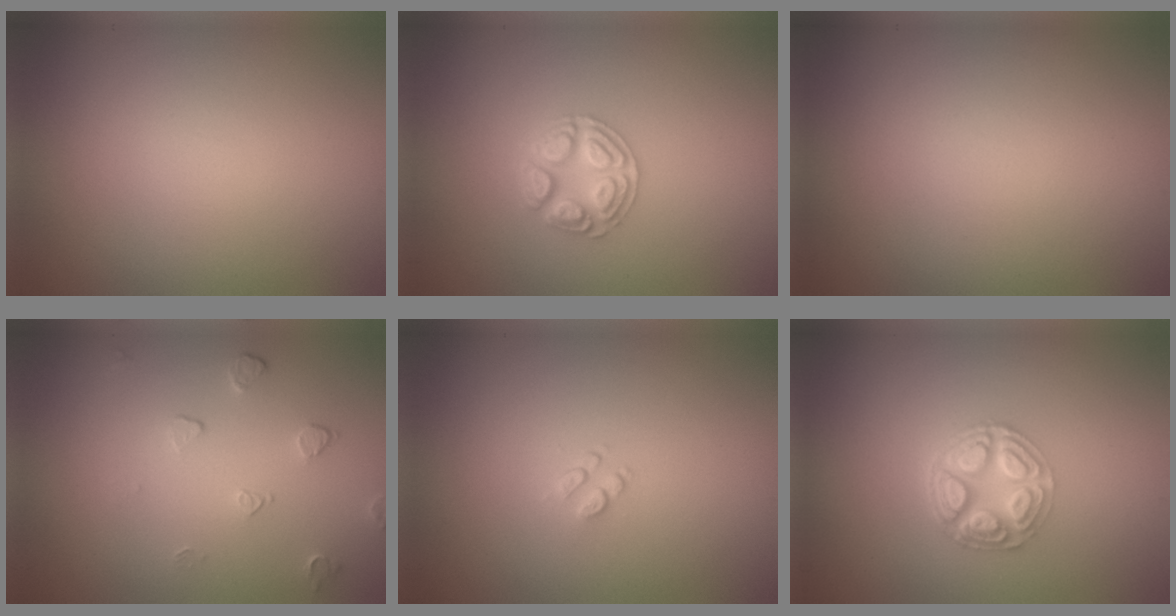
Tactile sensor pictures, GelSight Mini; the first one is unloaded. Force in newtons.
{"total": 2.9, "press": 2.8, "slide": 0.4}
{"total": 0.0}
{"total": 1.5, "press": 0.9, "slide": 1.1}
{"total": 0.9, "press": 0.6, "slide": 0.7}
{"total": 4.7, "press": 3.7, "slide": 2.8}